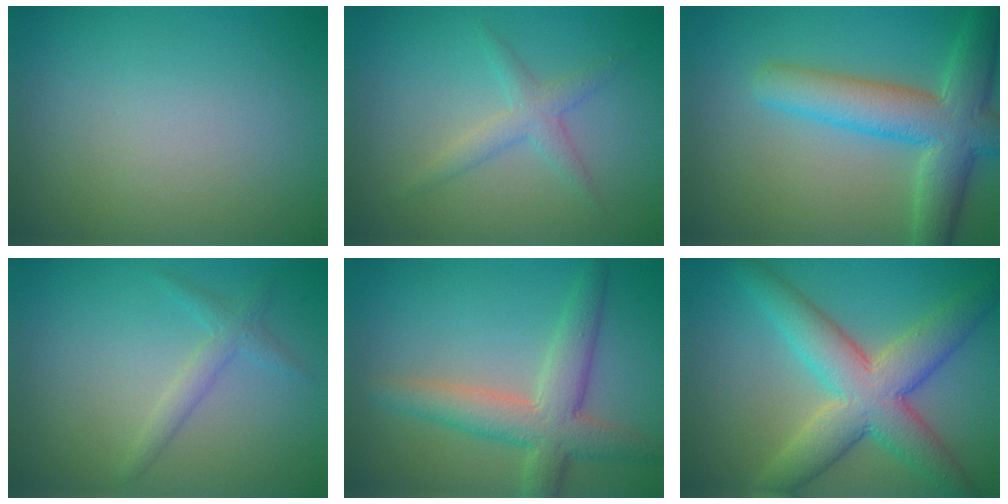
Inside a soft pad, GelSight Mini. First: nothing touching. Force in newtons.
{"total": 2.1, "press": 2.1, "slide": 0.1}
{"total": 7.5, "press": 7.5, "slide": 0.6}
{"total": 1.8, "press": 1.8, "slide": 0.0}
{"total": 5.2, "press": 5.2, "slide": 0.3}
{"total": 8.2, "press": 8.2, "slide": 0.5}